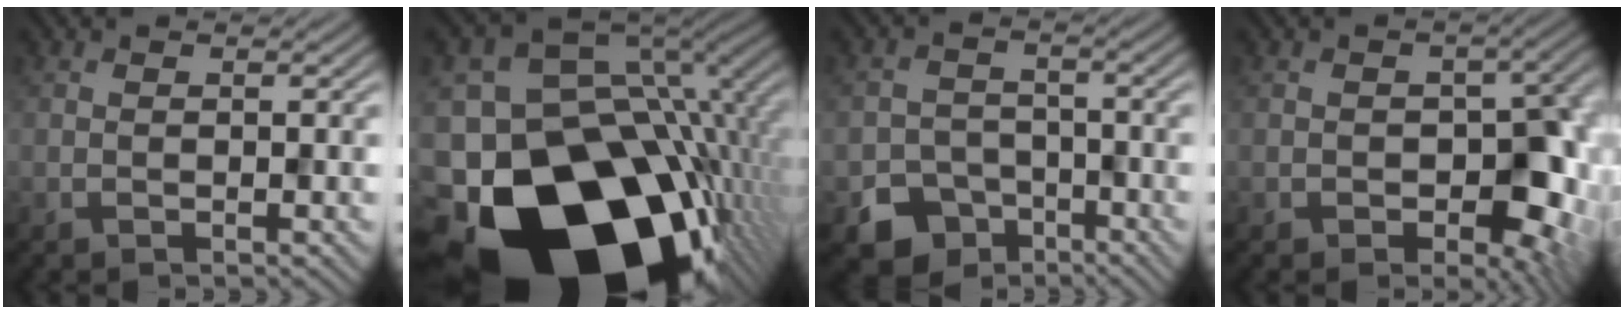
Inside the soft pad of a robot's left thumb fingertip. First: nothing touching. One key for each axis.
{"total": 23.1, "fx": -10.0, "fy": 15.0, "fz": 14.4, "tx": -0.279, "ty": -0.045, "tz": -0.133}
{"total": 7.1, "fx": -4.5, "fy": 5.0, "fz": 2.0, "tx": -0.029, "ty": -0.013, "tz": -0.077}
{"total": 8.5, "fx": -1.6, "fy": 5.8, "fz": 6.0, "tx": -0.072, "ty": -0.020, "tz": -0.020}